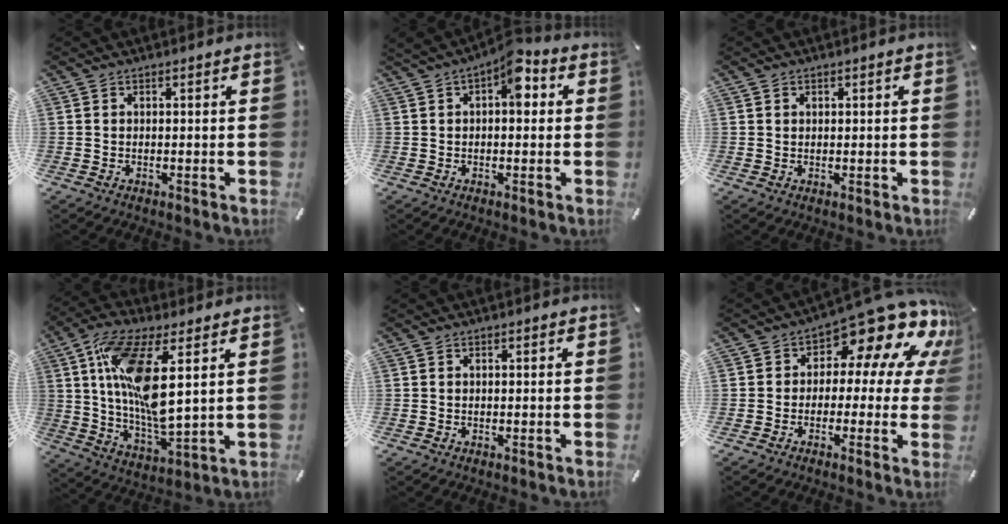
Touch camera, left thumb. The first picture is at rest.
{"total": 7.6, "force": [2.2, 3.9, 6.2], "torque": [-0.080, -0.005, 0.030]}
{"total": 1.0, "force": [0.3, 0.9, 0.0], "torque": [0.007, 0.001, 0.003]}
{"total": 16.1, "force": [4.8, 5.3, 14.4], "torque": [-0.296, -0.024, 0.077]}
{"total": 0.0}
{"total": 13.7, "force": [8.5, 6.9, 8.2], "torque": [-0.112, -0.078, 0.142]}